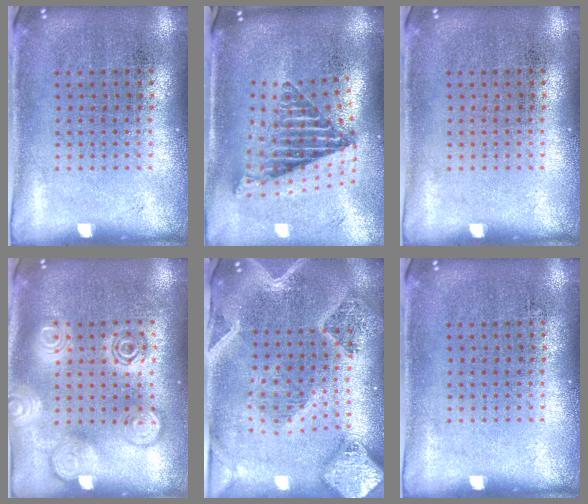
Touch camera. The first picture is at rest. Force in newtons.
{"total": 2.6, "press": 1.7, "slide": 1.9}
{"total": 0.0}
{"total": 2.7, "press": 2.7, "slide": 0.3}
{"total": 3.3, "press": 2.9, "slide": 1.7}
{"total": 0.0}